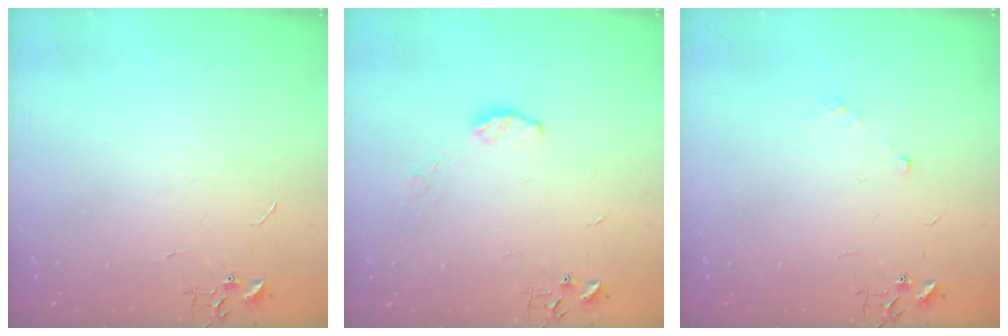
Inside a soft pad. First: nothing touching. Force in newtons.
{"total": 6.0, "press": 5.9, "slide": 0.9}
{"total": 5.7, "press": 5.6, "slide": 0.6}